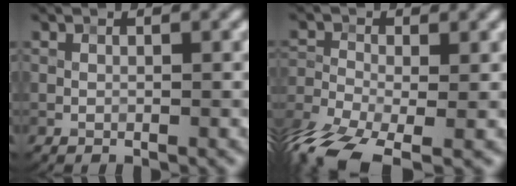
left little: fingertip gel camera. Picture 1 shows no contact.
{"total": 9.1, "force": [-6.4, 3.6, 5.5], "torque": [-0.128, -0.039, -0.126]}